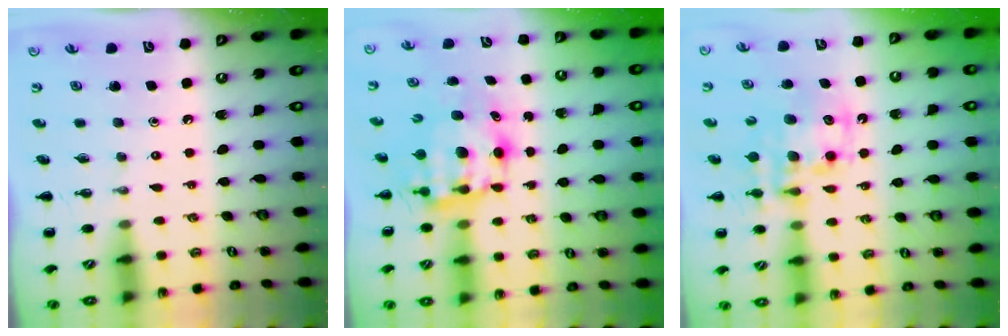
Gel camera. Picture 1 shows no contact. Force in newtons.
{"total": 6.7, "press": 6.5, "slide": 1.5}
{"total": 13.3, "press": 12.9, "slide": 3.4}